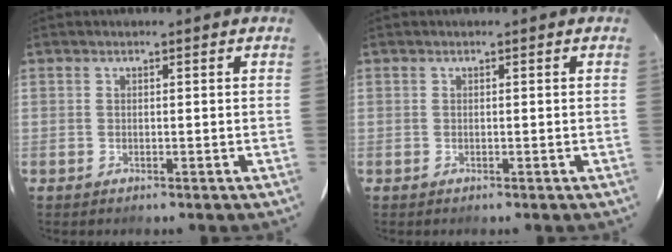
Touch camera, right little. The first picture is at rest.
{"total": 0.0}